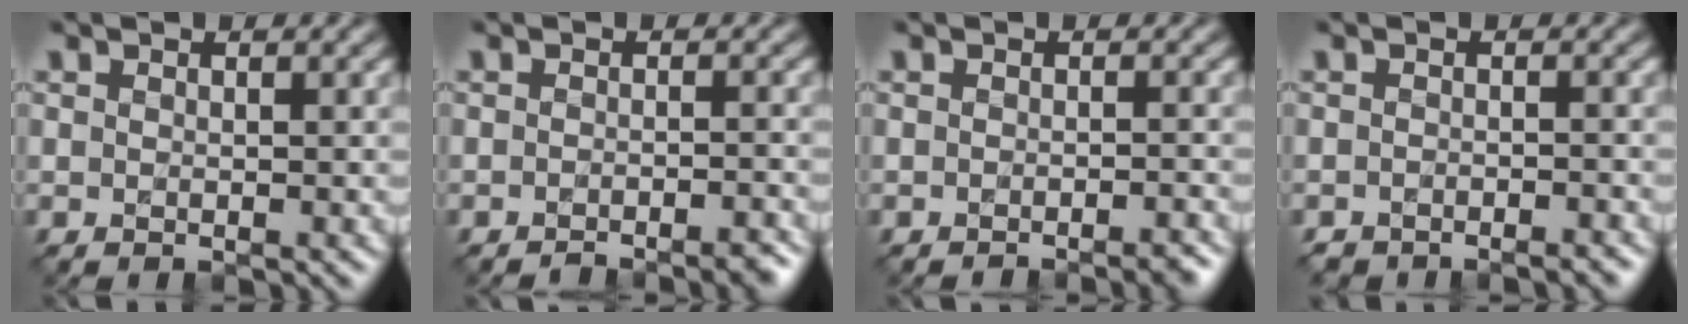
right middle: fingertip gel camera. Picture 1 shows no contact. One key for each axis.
{"total": 2.6, "fx": -2.3, "fy": 0.5, "fz": 1.1, "tx": -0.005, "ty": 0.004, "tz": -0.035}
{"total": 2.1, "fx": -1.8, "fy": 0.4, "fz": 1.0, "tx": -0.001, "ty": 0.003, "tz": -0.026}
{"total": 2.9, "fx": -2.8, "fy": 0.5, "fz": 0.3, "tx": -0.005, "ty": 0.007, "tz": -0.031}